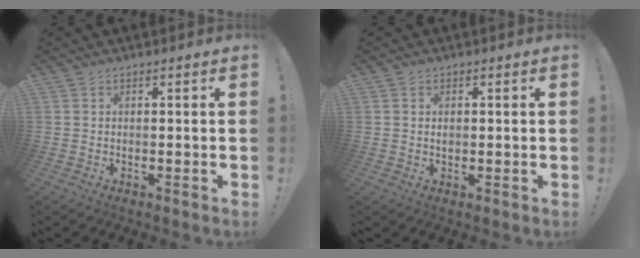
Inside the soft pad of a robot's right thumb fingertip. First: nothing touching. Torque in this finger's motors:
{"motor_torque": [-0.10, -0.04, -0.06, 0.24, 0.06]}